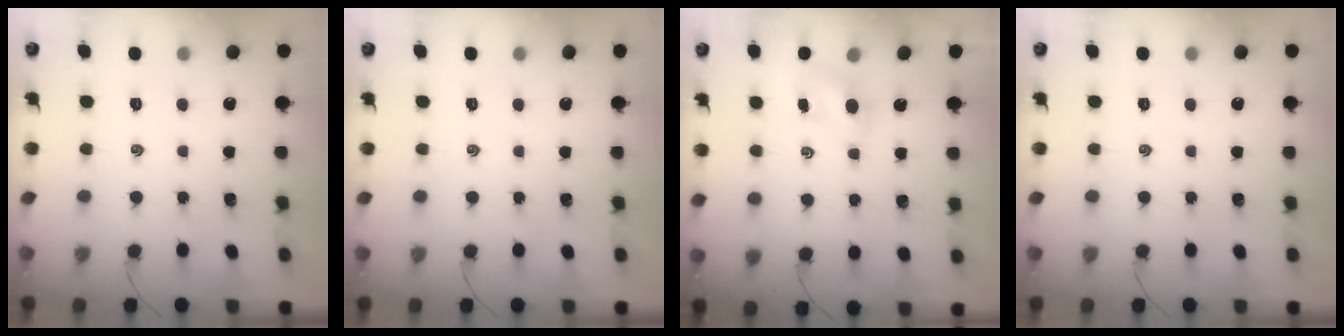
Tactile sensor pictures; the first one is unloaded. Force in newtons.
{"total": 0.0}
{"total": 4.3, "press": 4.2, "slide": 0.9}
{"total": 0.0}